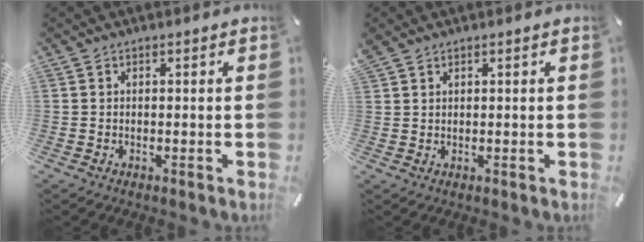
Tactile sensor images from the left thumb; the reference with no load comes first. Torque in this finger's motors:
{"motor_torque": [0.40, 0.40, 1.41, -1.36, 0.45]}